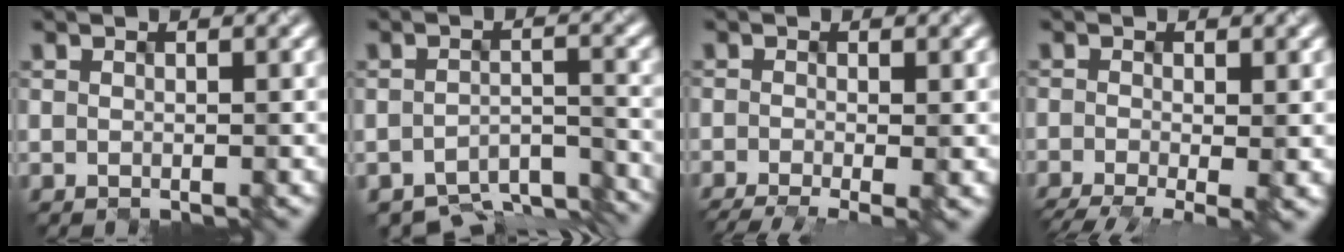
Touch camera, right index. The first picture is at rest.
{"total": 6.7, "force": [-6.1, 1.8, 2.2], "torque": [-0.031, -0.023, -0.083]}
{"total": 6.4, "force": [-2.7, 2.7, 5.2], "torque": [-0.064, -0.006, -0.033]}
{"total": 7.5, "force": [-3.0, 3.1, 6.1], "torque": [-0.089, -0.010, -0.041]}